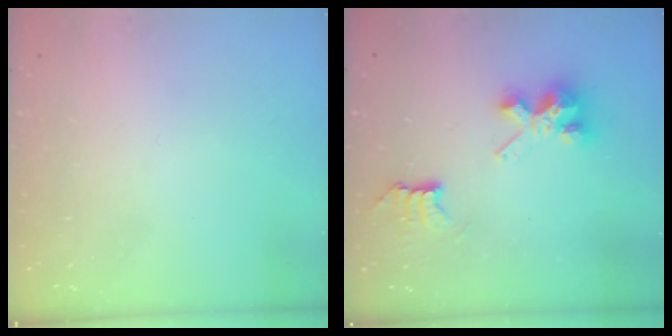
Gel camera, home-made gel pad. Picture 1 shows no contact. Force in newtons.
{"total": 6.4, "press": 6.4, "slide": 0.1}